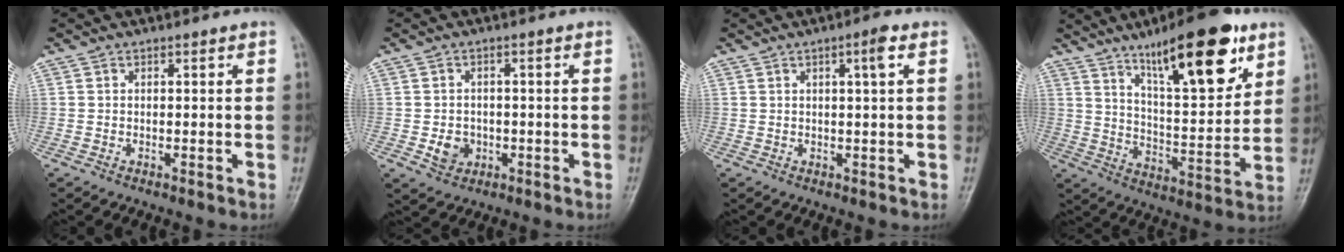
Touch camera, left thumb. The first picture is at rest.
{"total": 4.1, "force": [-1.0, 3.5, 1.9], "torque": [-0.018, 0.004, -0.012]}
{"total": 3.1, "force": [1.1, 0.1, 2.9], "torque": [-0.048, 0.001, 0.018]}
{"total": 19.5, "force": [11.5, 5.9, 14.7], "torque": [-0.190, -0.057, 0.188]}